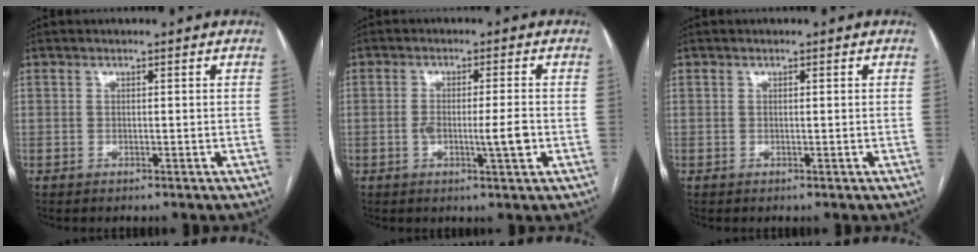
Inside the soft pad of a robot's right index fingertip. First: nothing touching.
{"total": 4.7, "force": [-1.2, 0.2, 4.6], "torque": [-0.080, -0.004, -0.017]}
{"total": 0.0}